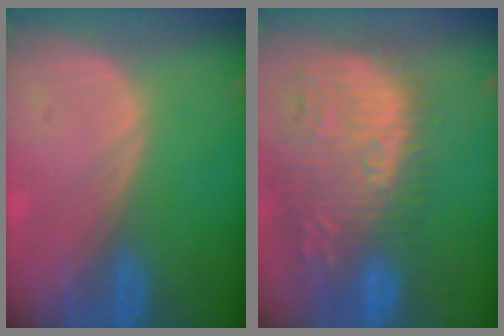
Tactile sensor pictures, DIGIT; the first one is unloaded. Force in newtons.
{"total": 14.1, "press": 12.3, "slide": 6.9}